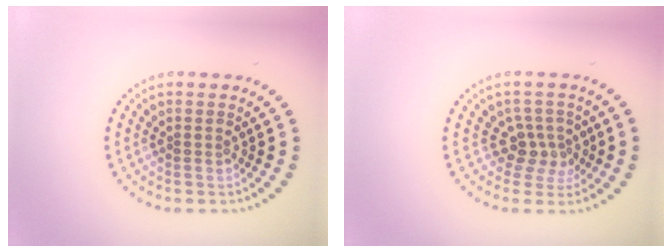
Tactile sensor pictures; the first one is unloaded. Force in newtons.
{"total": 2.6, "press": 2.0, "slide": 1.7}